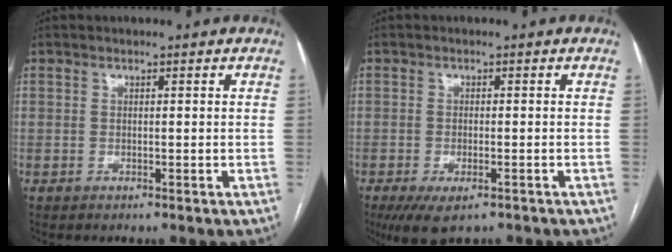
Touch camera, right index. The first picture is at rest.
{"total": 6.0, "force": [-4.0, 2.1, 4.0], "torque": [-0.065, -0.012, -0.062]}